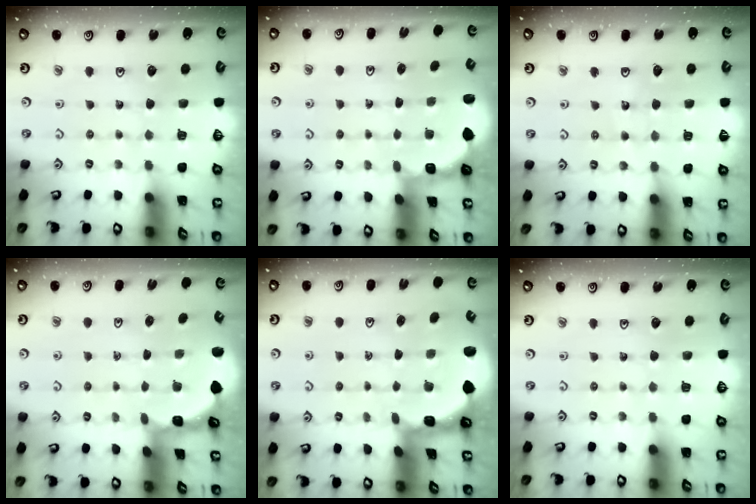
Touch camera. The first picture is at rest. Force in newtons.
{"total": 1.8, "press": 1.6, "slide": 0.7}
{"total": 7.0, "press": 6.8, "slide": 2.0}
{"total": 2.0, "press": 2.0, "slide": 0.3}
{"total": 1.7, "press": 1.5, "slide": 0.7}
{"total": 0.0}